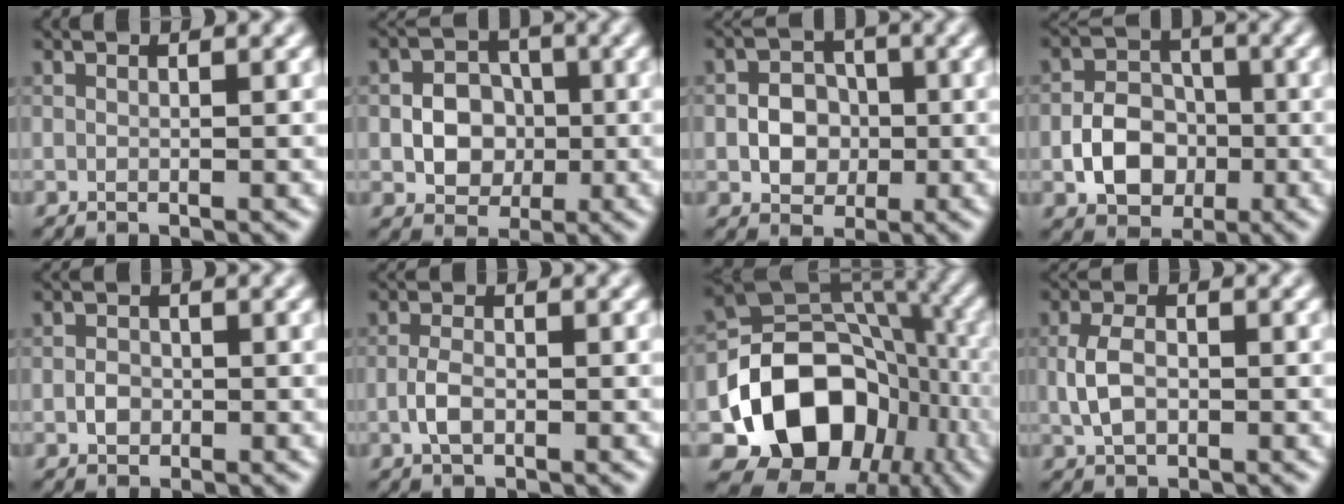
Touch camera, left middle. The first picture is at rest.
{"total": 4.4, "force": [-0.6, 3.6, 2.5], "torque": [-0.021, 0.000, -0.019]}
{"total": 3.4, "force": [-0.6, 2.8, 1.9], "torque": [-0.025, 0.002, -0.013]}
{"total": 4.9, "force": [-1.3, 3.8, 2.7], "torque": [-0.039, 0.001, -0.022]}
{"total": 1.4, "force": [-0.4, 1.1, 0.7], "torque": [-0.012, 0.001, -0.009]}
{"total": 2.0, "force": [-0.6, 1.1, 1.7], "torque": [-0.035, 0.001, -0.015]}
{"total": 12.5, "force": [-4.4, 9.8, 6.5], "torque": [-0.097, -0.002, -0.076]}
{"total": 3.0, "force": [-0.2, 2.0, 2.2], "torque": [-0.052, 0.000, -0.004]}